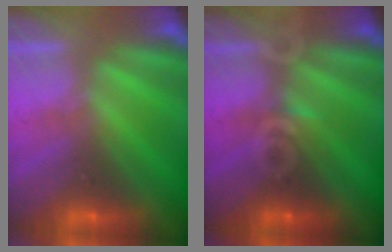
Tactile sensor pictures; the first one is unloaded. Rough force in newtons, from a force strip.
{"total": 3.2}